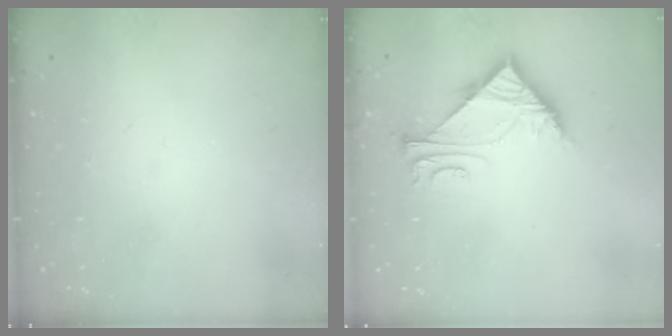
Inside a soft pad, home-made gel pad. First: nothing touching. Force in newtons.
{"total": 6.5, "press": 6.5, "slide": 0.5}